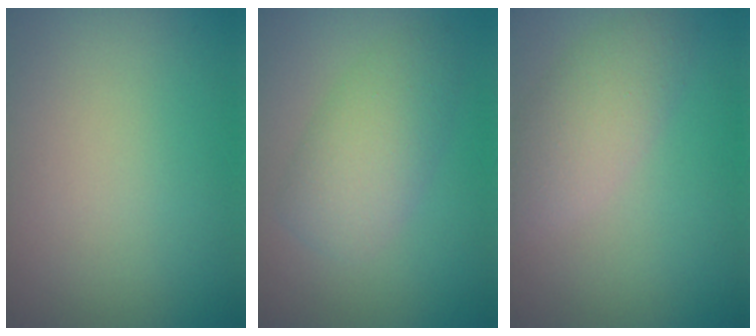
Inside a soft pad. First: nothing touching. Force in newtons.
{"total": 4.3, "press": 4.3, "slide": 0.2}
{"total": 3.6, "press": 3.6, "slide": 0.2}